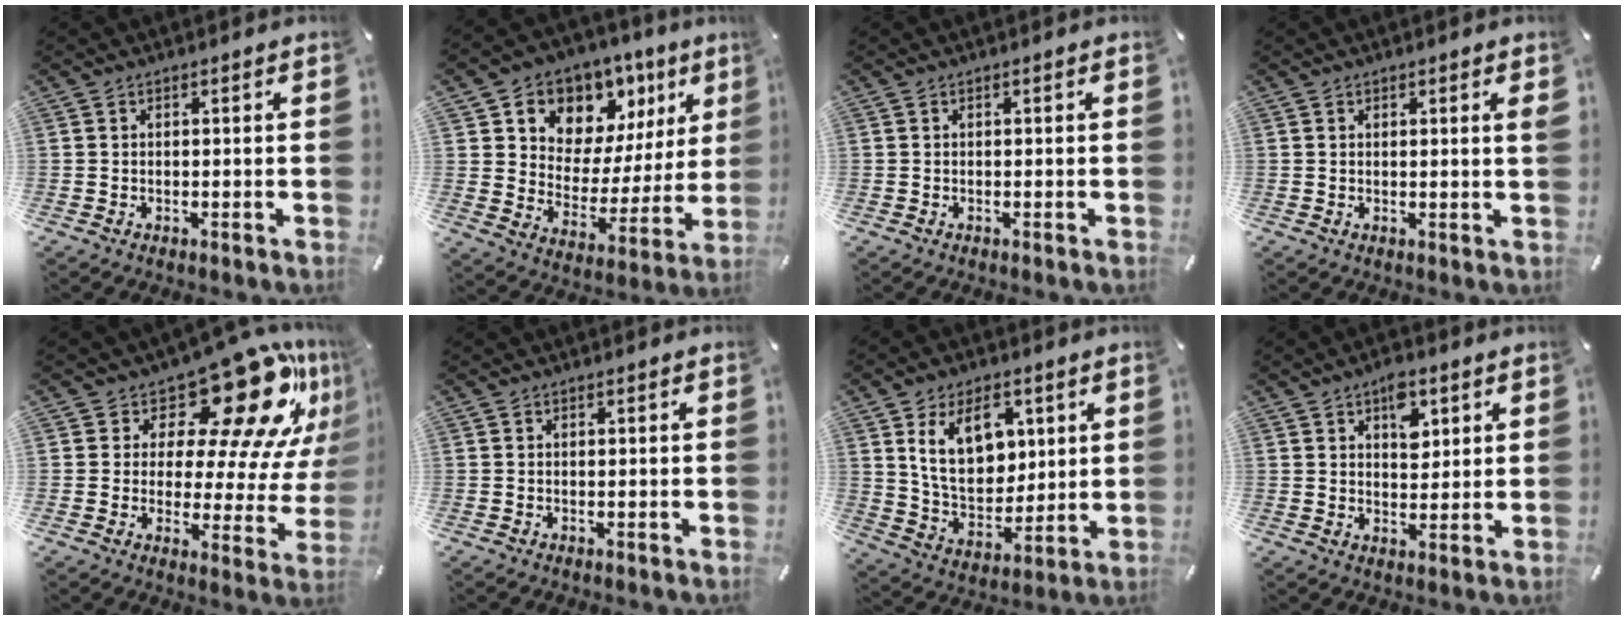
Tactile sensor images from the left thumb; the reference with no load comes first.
{"total": 9.4, "force": [6.0, 7.2, 0.7], "torque": [-0.011, -0.080, 0.108]}
{"total": 0.0}
{"total": 1.2, "force": [0.6, 0.0, 1.0], "torque": [-0.013, -0.003, 0.008]}
{"total": 20.7, "force": [13.7, 8.6, 12.9], "torque": [-0.167, -0.116, 0.221]}
{"total": 0.0}
{"total": 14.8, "force": [5.9, 10.2, 8.9], "torque": [-0.163, -0.014, 0.109]}
{"total": 7.1, "force": [3.4, 4.4, 4.3], "torque": [-0.047, -0.010, 0.054]}